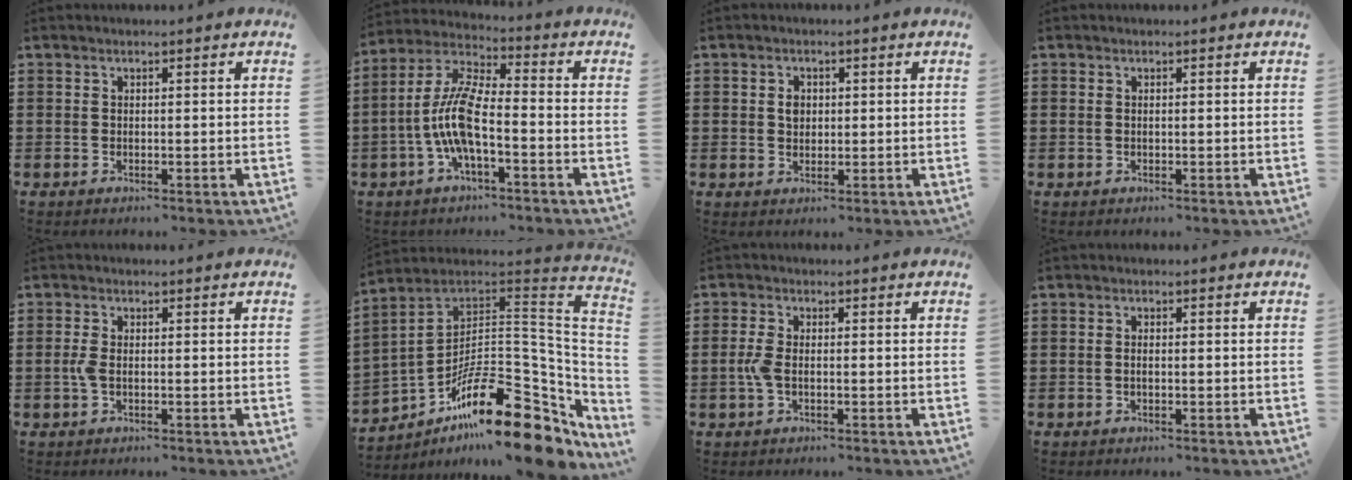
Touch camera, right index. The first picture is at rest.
{"total": 9.7, "force": [-2.7, 2.8, 8.8], "torque": [-0.206, -0.010, -0.056]}
{"total": 2.0, "force": [0.3, 1.5, 1.3], "torque": [-0.029, 0.007, 0.005]}
{"total": 0.6, "force": [0.1, 0.3, 0.5], "torque": [-0.012, 0.002, 0.001]}
{"total": 2.2, "force": [-0.4, 1.0, 2.0], "torque": [-0.052, -0.004, -0.012]}
{"total": 20.2, "force": [-12.0, 6.8, 14.8], "torque": [-0.216, 0.025, -0.208]}
{"total": 3.1, "force": [-0.6, 1.4, 2.7], "torque": [-0.070, -0.006, -0.017]}
{"total": 0.9, "force": [-0.2, 0.3, 0.9], "torque": [-0.017, -0.001, -0.003]}